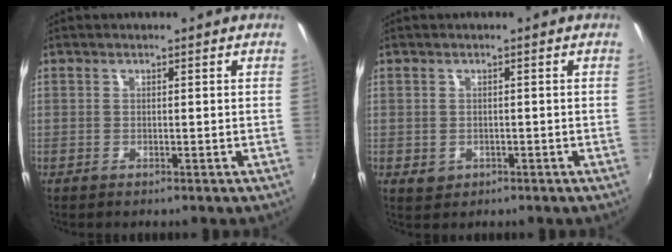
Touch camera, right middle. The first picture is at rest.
{"total": 1.9, "force": [-0.1, 1.7, 0.8], "torque": [-0.012, -0.002, 0.002]}